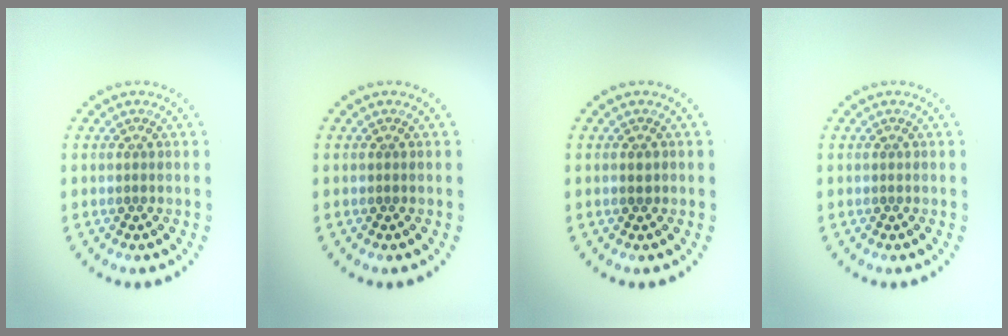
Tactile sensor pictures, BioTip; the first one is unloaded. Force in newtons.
{"total": 0.0}
{"total": 0.8, "press": 0.7, "slide": 0.2}
{"total": 0.0}